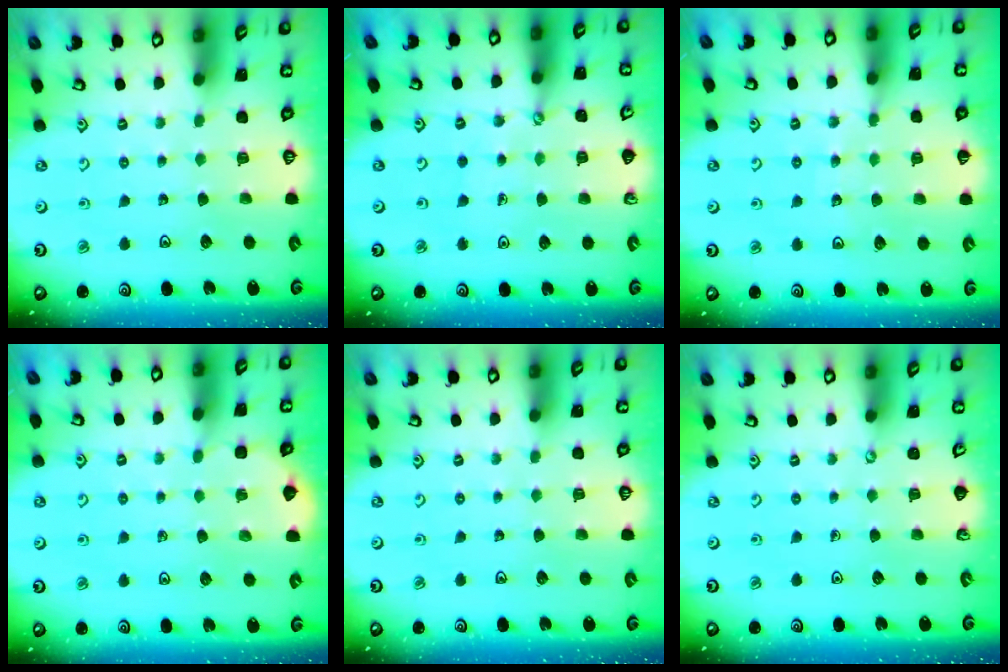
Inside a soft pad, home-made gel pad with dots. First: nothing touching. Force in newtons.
{"total": 1.7, "press": 1.7, "slide": 0.1}
{"total": 6.9, "press": 6.7, "slide": 1.7}
{"total": 1.6, "press": 1.5, "slide": 0.2}
{"total": 0.0}
{"total": 0.0}